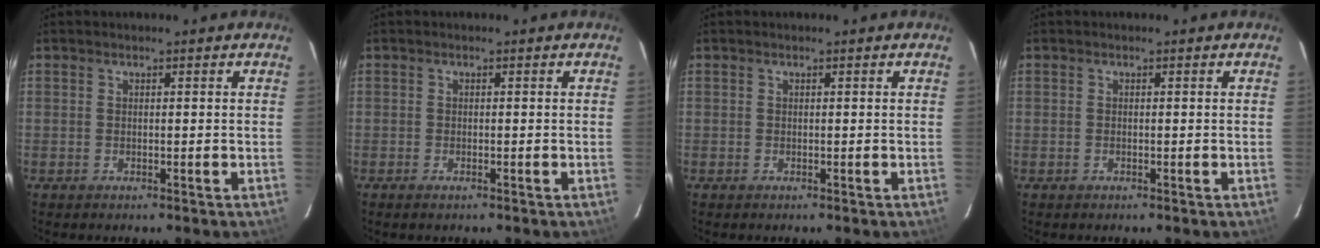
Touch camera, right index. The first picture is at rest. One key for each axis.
{"total": 0.8, "fx": -0.6, "fy": 0.2, "fz": 0.5, "tx": -0.010, "ty": -0.001, "tz": -0.012}
{"total": 0.0}
{"total": 0.0}